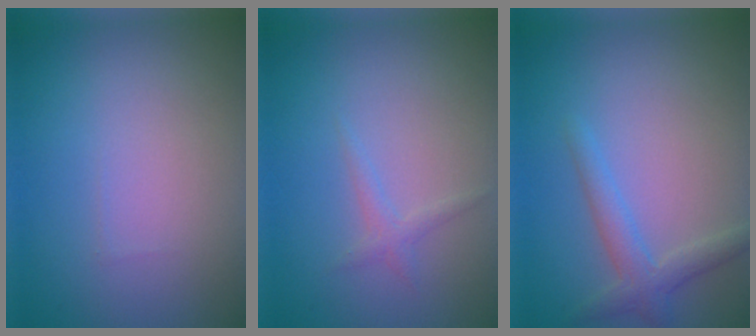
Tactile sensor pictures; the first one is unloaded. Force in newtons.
{"total": 1.0, "press": 1.0, "slide": 0.1}
{"total": 2.3, "press": 2.3, "slide": 0.2}